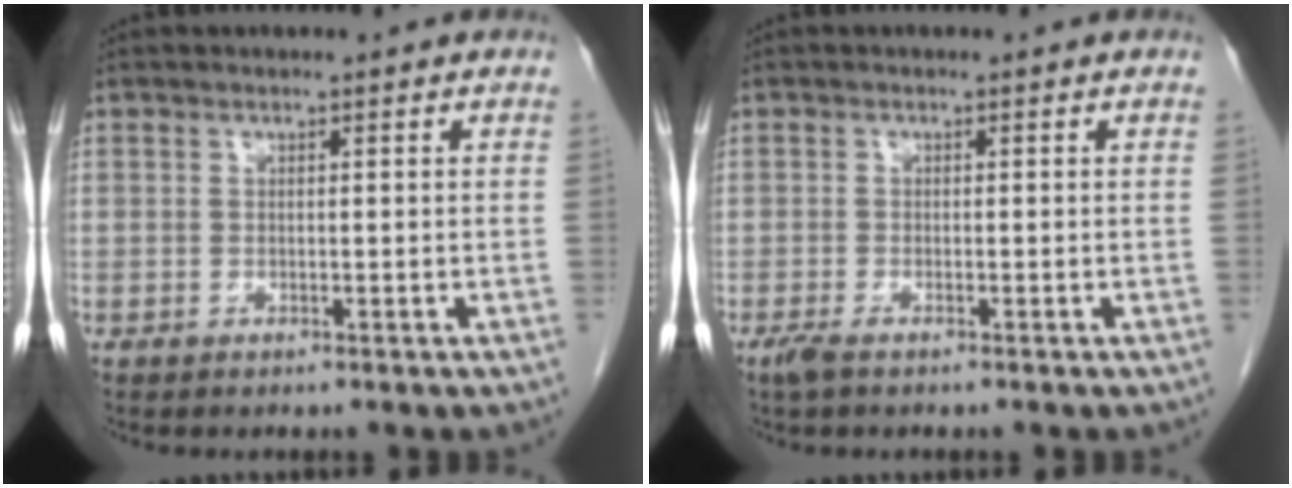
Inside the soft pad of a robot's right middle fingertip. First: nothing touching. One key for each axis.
{"total": 1.6, "fx": -1.1, "fy": 0.3, "fz": 1.1, "tx": -0.026, "ty": -0.005, "tz": -0.021}